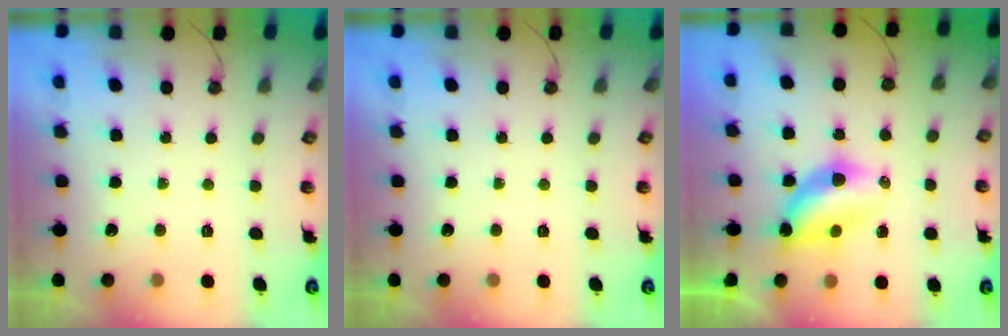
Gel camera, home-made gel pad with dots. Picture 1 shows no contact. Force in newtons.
{"total": 0.0}
{"total": 7.9, "press": 7.9, "slide": 0.7}